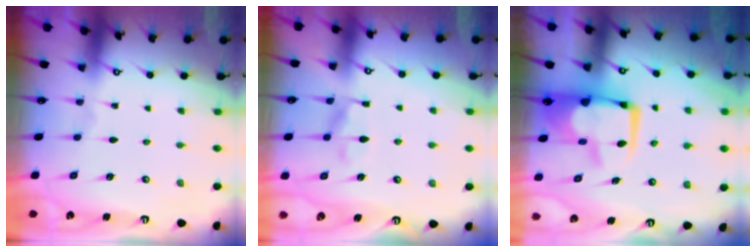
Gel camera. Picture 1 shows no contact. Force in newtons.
{"total": 8.3, "press": 8.3, "slide": 0.7}
{"total": 6.5, "press": 6.4, "slide": 1.2}